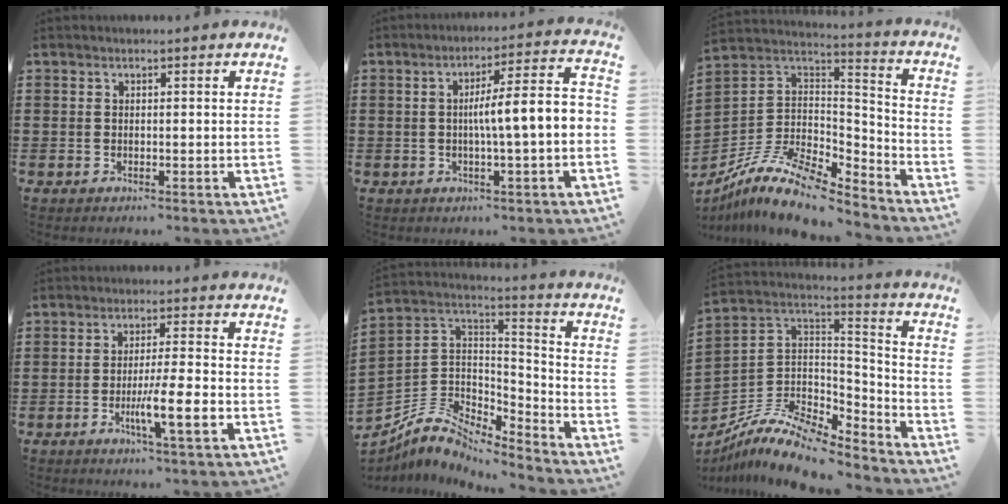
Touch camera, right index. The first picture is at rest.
{"total": 6.9, "force": [-0.9, 0.6, 6.8], "torque": [-0.116, -0.005, -0.025]}
{"total": 12.8, "force": [-9.8, 4.2, 7.1], "torque": [-0.145, 0.029, -0.188]}
{"total": 7.4, "force": [-2.5, 0.5, 7.0], "torque": [-0.118, -0.013, -0.042]}
{"total": 6.7, "force": [-5.6, 3.1, 2.1], "torque": [-0.066, -0.003, -0.114]}
{"total": 11.2, "force": [-9.2, 3.7, 5.2], "torque": [-0.110, 0.022, -0.180]}